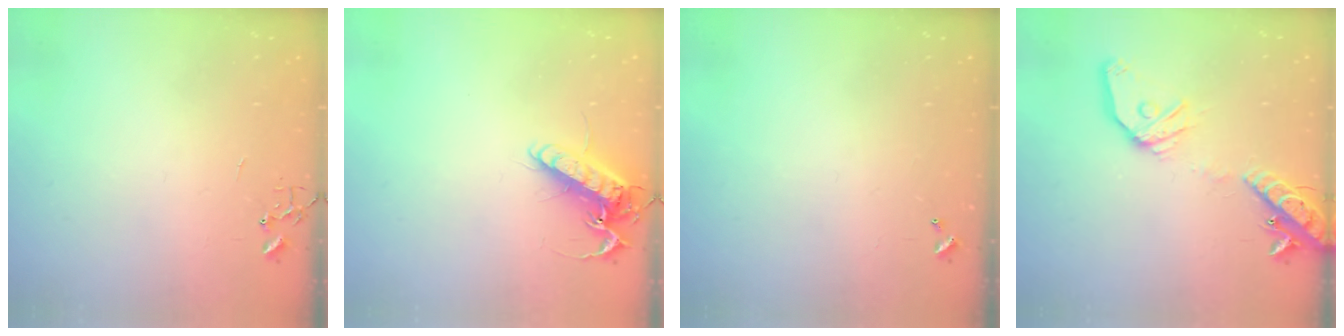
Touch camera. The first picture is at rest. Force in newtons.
{"total": 13.7, "press": 13.5, "slide": 2.3}
{"total": 0.0}
{"total": 17.4, "press": 17.1, "slide": 3.1}